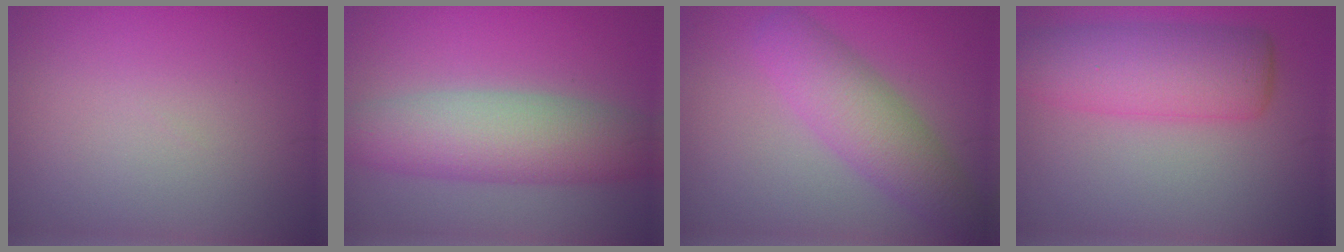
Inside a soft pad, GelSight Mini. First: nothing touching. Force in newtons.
{"total": 7.1, "press": 7.0, "slide": 0.4}
{"total": 5.0, "press": 5.0, "slide": 0.1}
{"total": 6.3, "press": 6.3, "slide": 0.2}